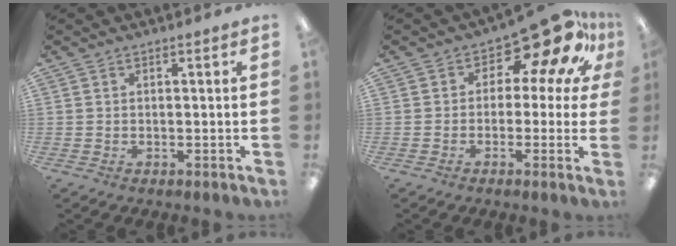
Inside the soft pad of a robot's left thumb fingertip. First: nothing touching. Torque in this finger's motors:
{"motor_torque": [0.08, 0.31, -0.10, 0.00, 0.00]}